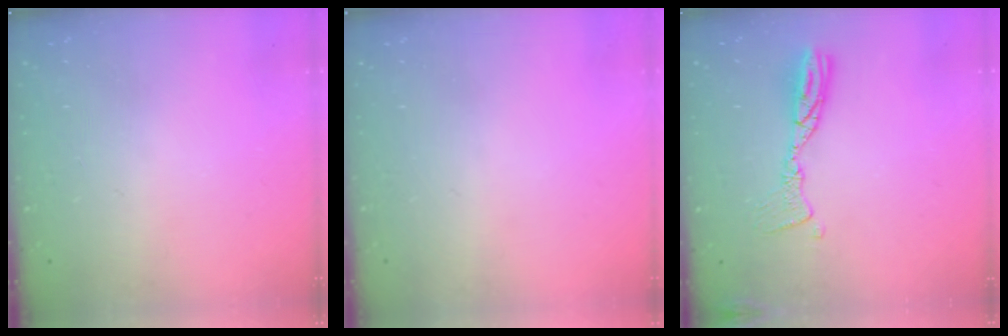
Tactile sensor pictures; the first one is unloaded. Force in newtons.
{"total": 0.0}
{"total": 10.8, "press": 10.8, "slide": 1.1}